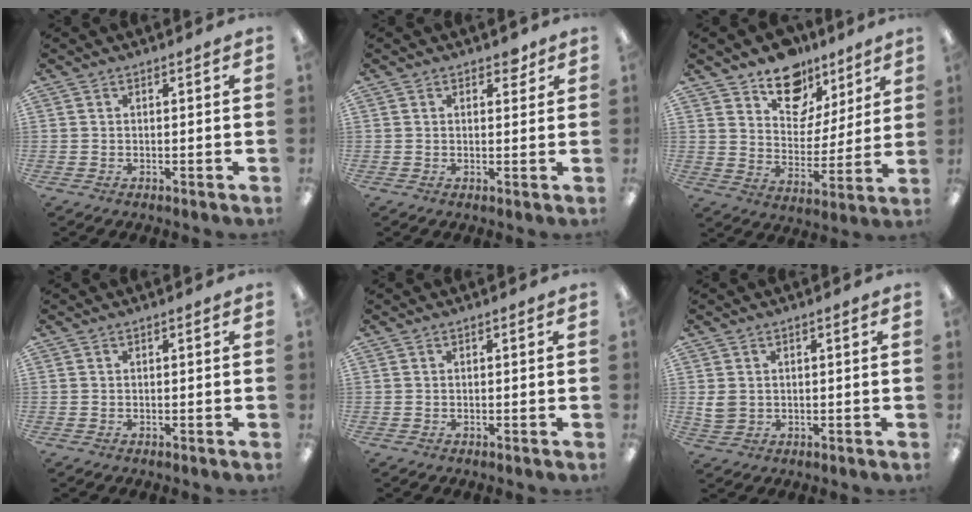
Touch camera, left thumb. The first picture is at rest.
{"total": 2.5, "force": [1.6, 1.5, 1.3], "torque": [-0.003, -0.005, 0.023]}
{"total": 13.8, "force": [10.0, 8.6, 4.0], "torque": [-0.056, -0.069, 0.185]}
{"total": 0.0}
{"total": 0.0}
{"total": 3.4, "force": [0.8, 2.7, 1.9], "torque": [-0.029, 0.002, 0.015]}